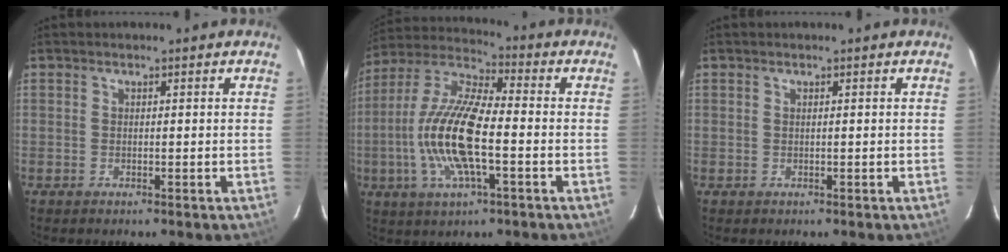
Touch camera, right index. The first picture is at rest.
{"total": 16.3, "force": [-3.3, 4.8, 15.2], "torque": [-0.311, -0.002, -0.072]}
{"total": 0.0}